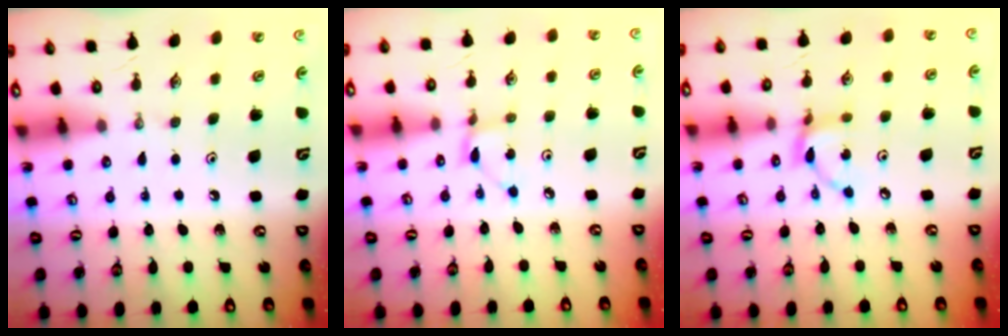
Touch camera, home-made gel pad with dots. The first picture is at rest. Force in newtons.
{"total": 2.4, "press": 2.4, "slide": 0.3}
{"total": 7.3, "press": 7.3, "slide": 0.3}